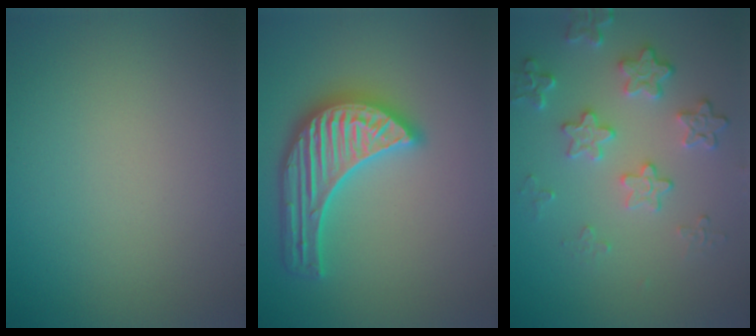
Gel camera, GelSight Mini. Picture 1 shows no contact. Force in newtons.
{"total": 5.6, "press": 5.6, "slide": 0.7}
{"total": 4.1, "press": 3.6, "slide": 2.0}